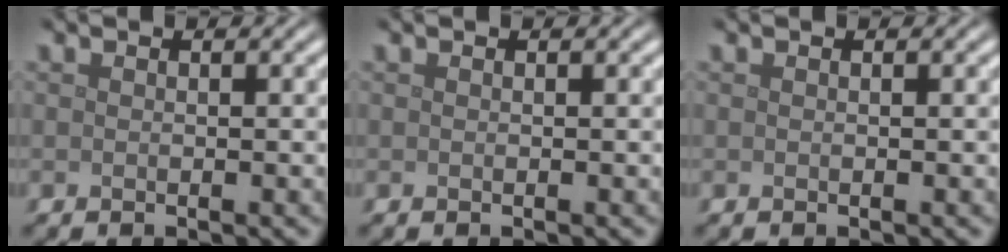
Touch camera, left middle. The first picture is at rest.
{"total": 0.0}
{"total": 0.0}